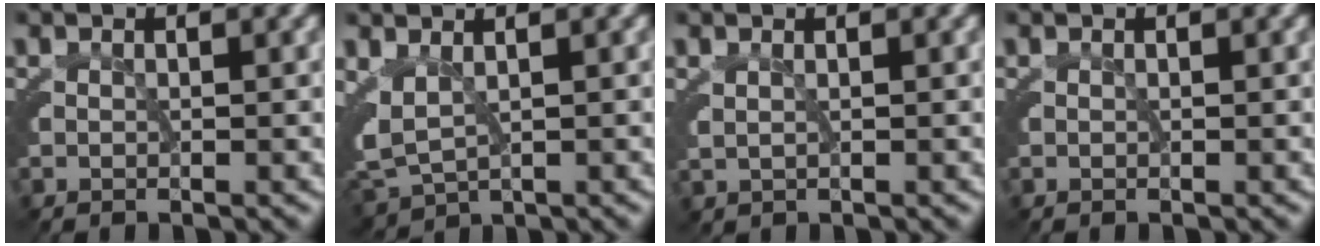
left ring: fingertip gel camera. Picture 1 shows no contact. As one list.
[{"total": 5.3, "force": [0.2, 4.4, 2.9], "torque": [-0.097, -0.028, 0.016]}, {"total": 0.6, "force": [0.5, 0.0, 0.3], "torque": [-0.006, -0.002, 0.014]}, {"total": 0.0}]